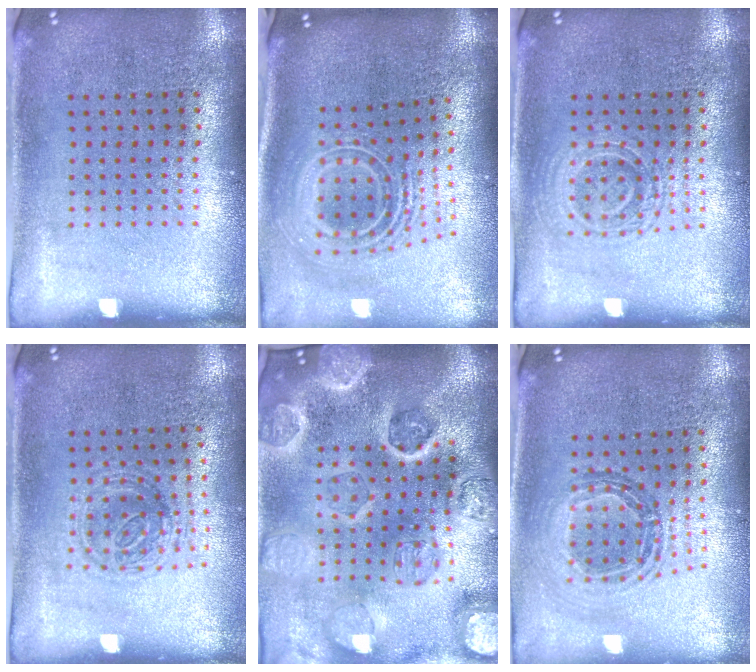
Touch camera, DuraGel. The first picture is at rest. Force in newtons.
{"total": 2.7, "press": 1.8, "slide": 2.0}
{"total": 1.4, "press": 1.3, "slide": 0.3}
{"total": 1.1, "press": 1.1, "slide": 0.3}
{"total": 5.3, "press": 4.6, "slide": 2.7}
{"total": 0.9, "press": 0.9, "slide": 0.1}